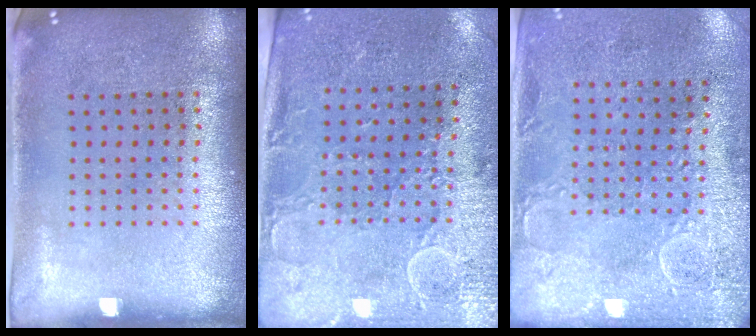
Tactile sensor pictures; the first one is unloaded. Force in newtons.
{"total": 2.9, "press": 2.5, "slide": 1.5}
{"total": 2.9, "press": 2.3, "slide": 1.7}